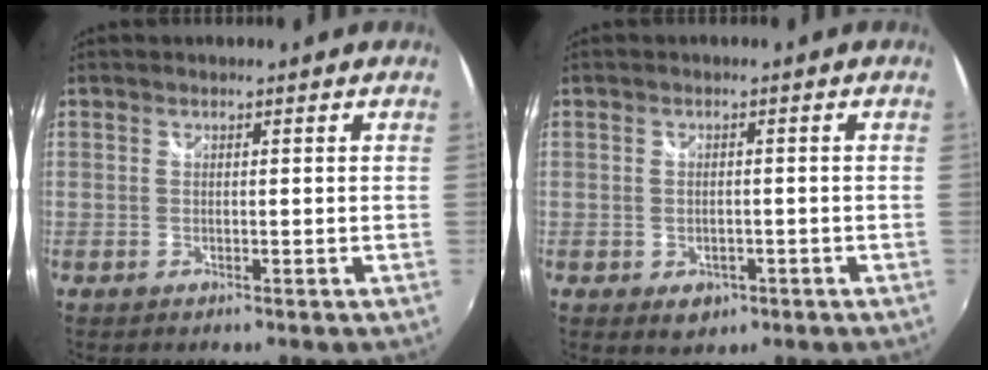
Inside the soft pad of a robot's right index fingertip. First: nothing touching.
{"total": 3.8, "force": [-1.4, 2.8, 2.1], "torque": [-0.041, -0.007, -0.014]}